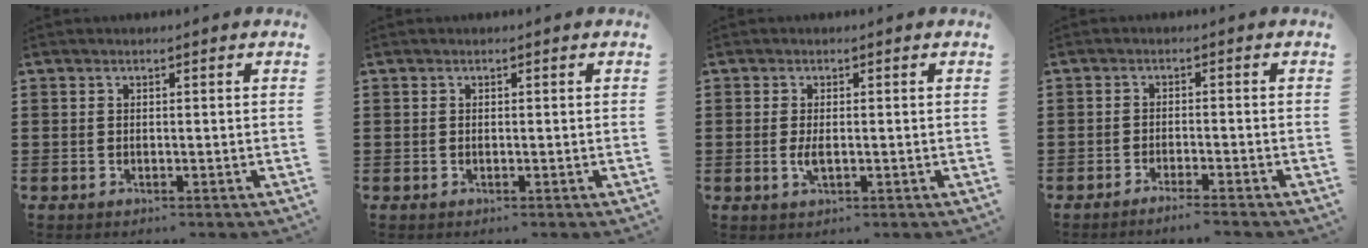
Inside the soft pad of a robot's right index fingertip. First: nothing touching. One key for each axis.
{"total": 0.0}
{"total": 2.1, "fx": -0.1, "fy": 0.7, "fz": 2.0, "tx": -0.044, "ty": -0.003, "tz": -0.005}
{"total": 2.1, "fx": -1.9, "fy": -0.5, "fz": 0.6, "tx": -0.010, "ty": -0.001, "tz": -0.037}